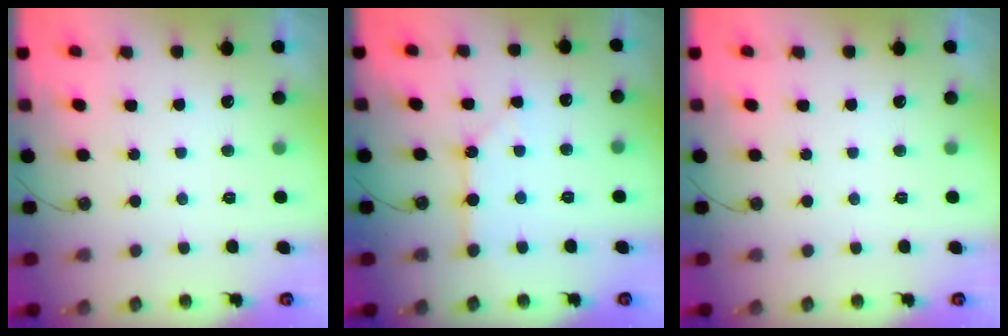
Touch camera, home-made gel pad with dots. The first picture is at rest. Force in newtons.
{"total": 2.5, "press": 2.5, "slide": 0.2}
{"total": 0.0}